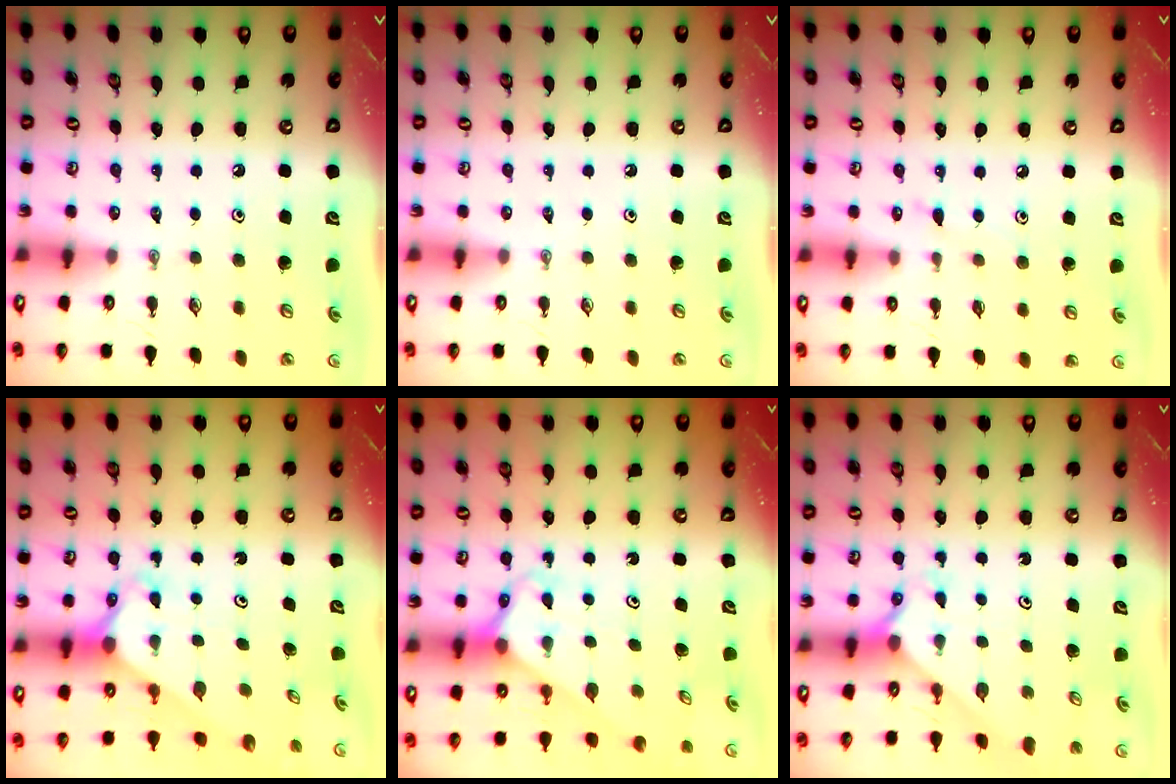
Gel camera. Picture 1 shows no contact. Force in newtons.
{"total": 0.0}
{"total": 7.3, "press": 7.3, "slide": 0.6}
{"total": 2.5, "press": 2.5, "slide": 0.1}
{"total": 2.7, "press": 2.7, "slide": 0.1}
{"total": 3.0, "press": 3.0, "slide": 0.2}